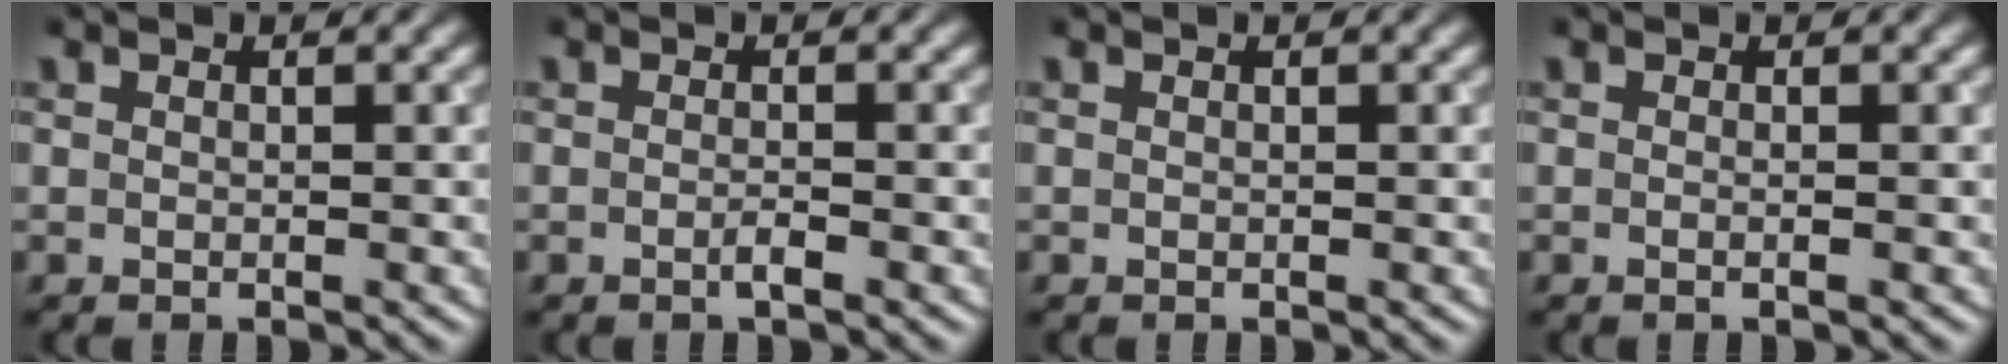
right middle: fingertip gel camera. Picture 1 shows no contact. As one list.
[{"total": 1.0, "force": [-0.5, 0.1, 0.9], "torque": [-0.017, 0.001, -0.010]}, {"total": 0.0}, {"total": 0.8, "force": [-0.2, 0.2, 0.8], "torque": [-0.011, -0.007, -0.007]}]